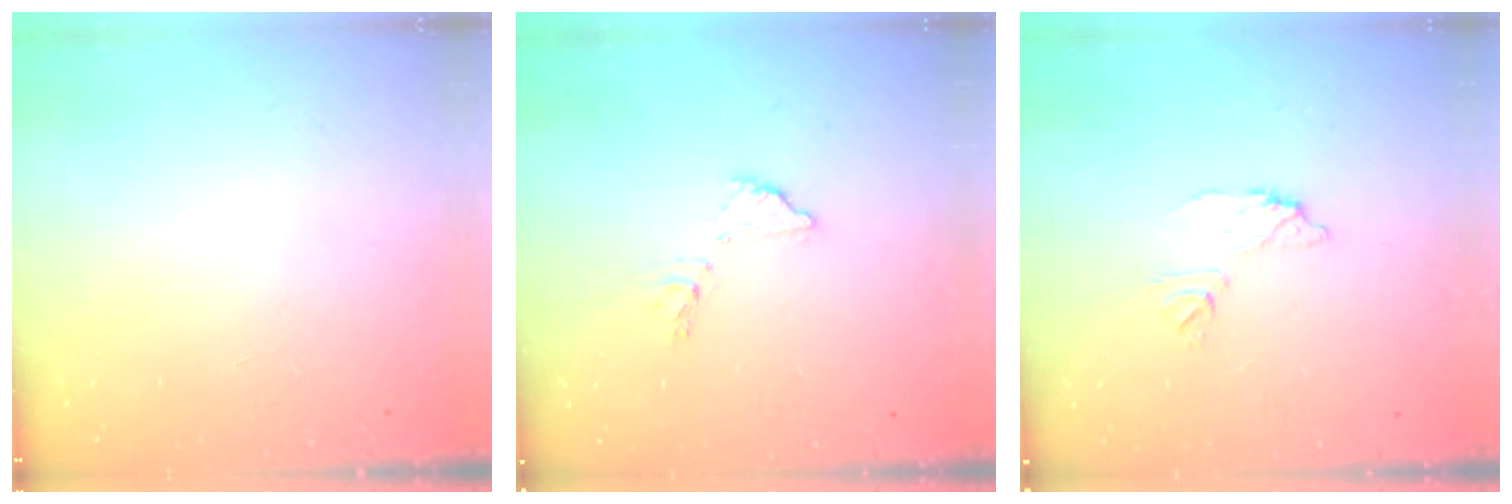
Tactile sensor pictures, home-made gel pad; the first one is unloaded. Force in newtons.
{"total": 8.5, "press": 8.5, "slide": 0.3}
{"total": 8.1, "press": 8.1, "slide": 0.5}